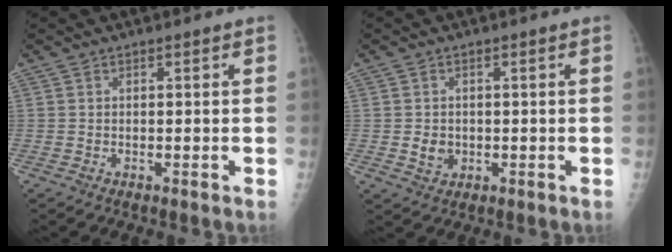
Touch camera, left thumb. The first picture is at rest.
{"total": 3.0, "force": [-0.3, 2.6, 1.5], "torque": [-0.012, 0.001, 0.003]}